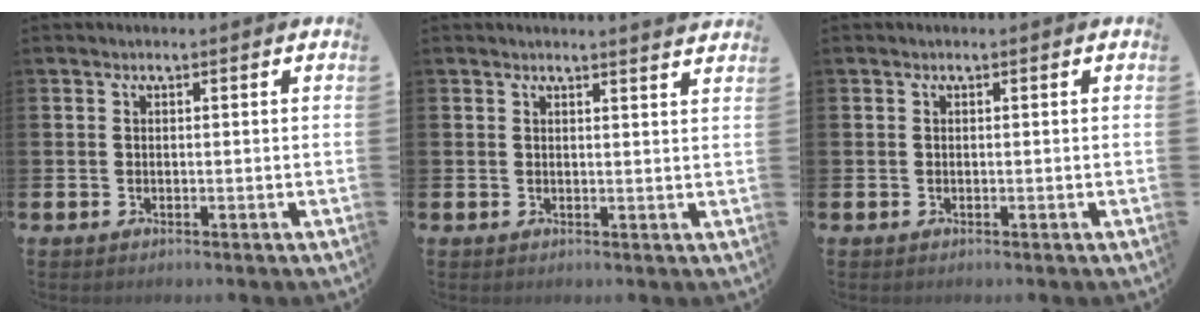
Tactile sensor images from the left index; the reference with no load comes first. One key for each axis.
{"total": 1.8, "fx": 1.8, "fy": -0.3, "fz": -0.1, "tx": 0.010, "ty": -0.015, "tz": 0.031}
{"total": 0.0}